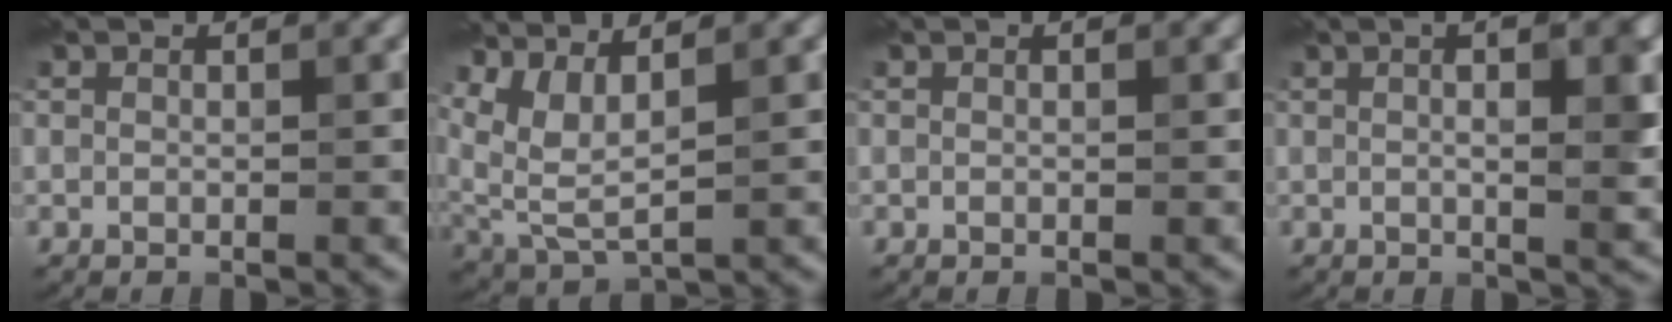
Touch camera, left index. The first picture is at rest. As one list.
[{"total": 4.3, "force": [2.5, 1.2, 3.3], "torque": [-0.089, 0.000, 0.061]}, {"total": 0.0}, {"total": 4.7, "force": [0.6, 0.9, 4.6], "torque": [-0.064, 0.011, 0.005]}]